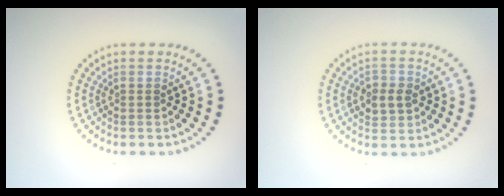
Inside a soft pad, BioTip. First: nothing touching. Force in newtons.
{"total": 2.5, "press": 2.4, "slide": 0.4}